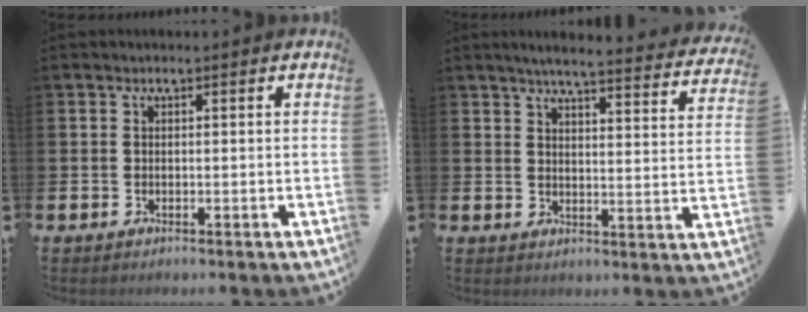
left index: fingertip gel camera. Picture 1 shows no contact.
{"total": 4.9, "force": [4.6, -0.1, 1.7], "torque": [-0.036, -0.035, 0.075]}